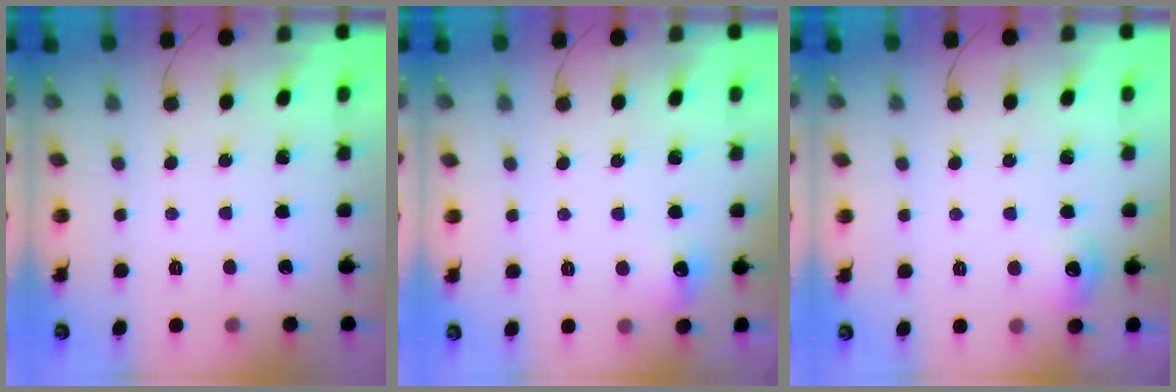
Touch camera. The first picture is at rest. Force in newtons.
{"total": 6.4, "press": 6.1, "slide": 1.6}
{"total": 6.9, "press": 6.8, "slide": 1.3}